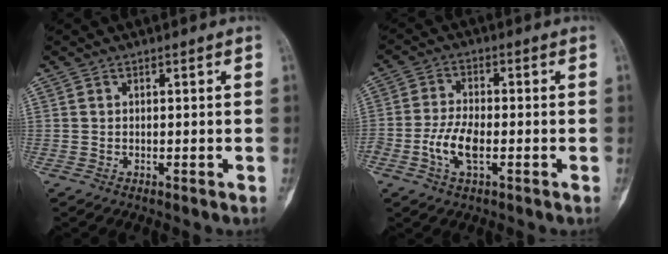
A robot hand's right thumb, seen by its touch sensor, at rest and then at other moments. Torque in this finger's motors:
{"motor_torque": [-0.17, -0.27, 0.23, 0.24, 0.08]}